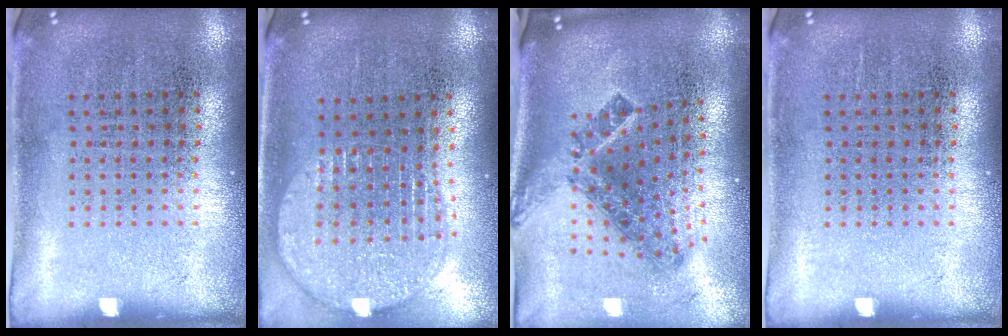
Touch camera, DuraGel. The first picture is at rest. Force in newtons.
{"total": 1.9, "press": 1.6, "slide": 1.0}
{"total": 2.0, "press": 1.4, "slide": 1.4}
{"total": 0.0}